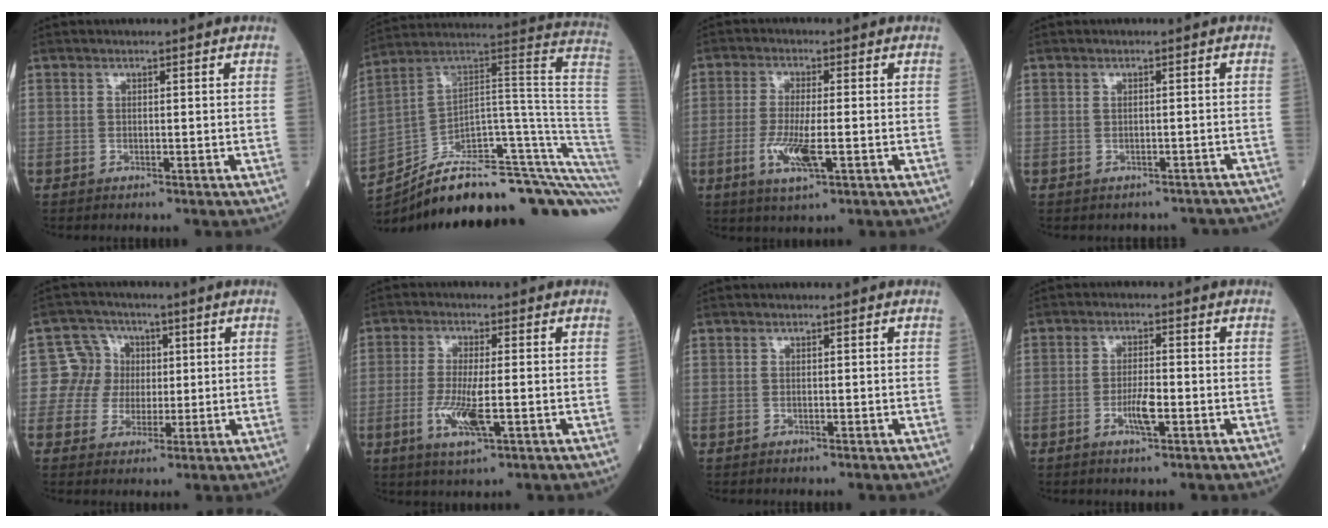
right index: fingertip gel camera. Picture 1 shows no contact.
{"total": 31.9, "force": [-24.8, 5.0, 19.5], "torque": [-0.179, 0.026, -0.345]}
{"total": 6.4, "force": [-2.0, 1.0, 6.0], "torque": [-0.132, -0.014, -0.034]}
{"total": 6.7, "force": [-6.0, 2.7, 1.3], "torque": [-0.008, 0.015, -0.058]}
{"total": 6.0, "force": [0.6, 5.9, 0.3], "torque": [0.007, 0.022, 0.009]}
{"total": 6.7, "force": [-2.0, 1.1, 6.4], "torque": [-0.138, -0.016, -0.033]}
{"total": 0.0}
{"total": 3.8, "force": [-1.4, 0.7, 3.5], "torque": [-0.068, 0.000, -0.025]}